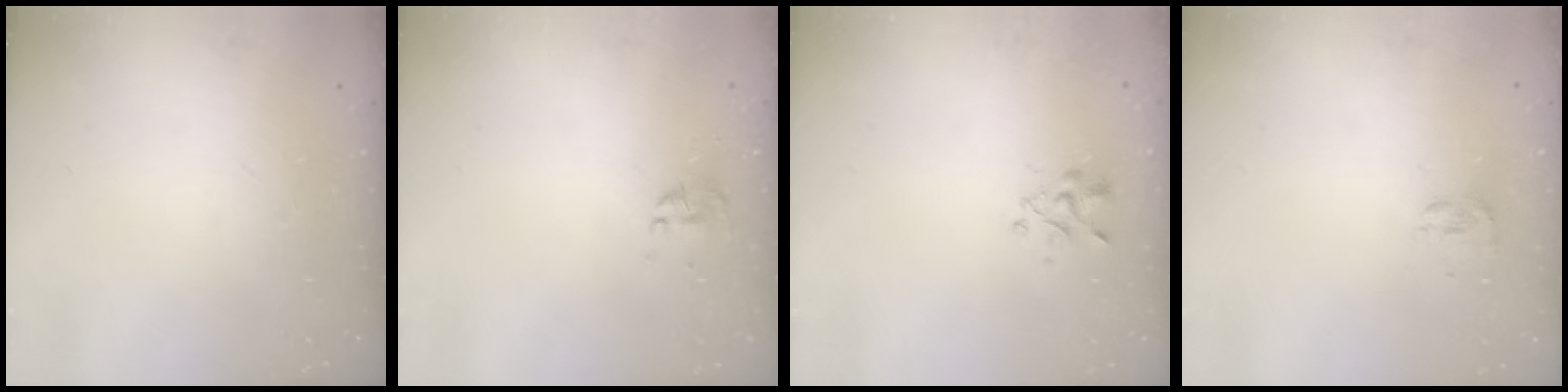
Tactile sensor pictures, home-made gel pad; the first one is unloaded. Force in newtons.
{"total": 0.0}
{"total": 1.7, "press": 1.6, "slide": 0.7}
{"total": 2.6, "press": 2.5, "slide": 0.8}